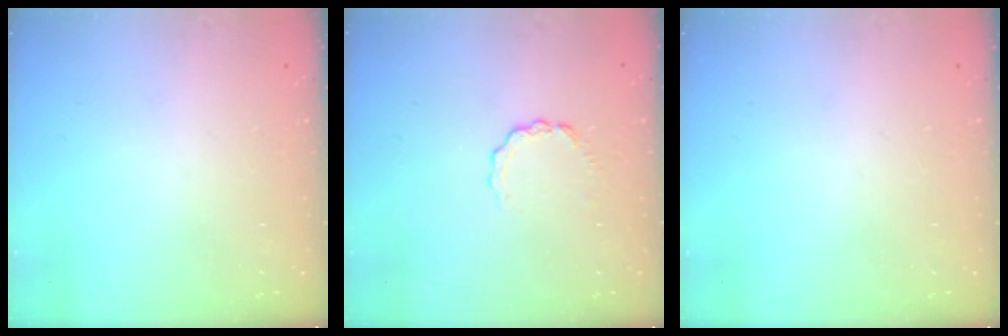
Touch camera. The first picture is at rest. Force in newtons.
{"total": 3.4, "press": 3.4, "slide": 0.4}
{"total": 0.0}